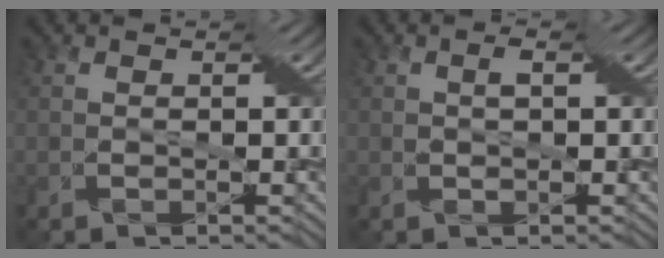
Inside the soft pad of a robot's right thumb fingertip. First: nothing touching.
{"total": 1.6, "force": [0.2, 0.5, 1.5], "torque": [-0.032, -0.001, 0.006]}